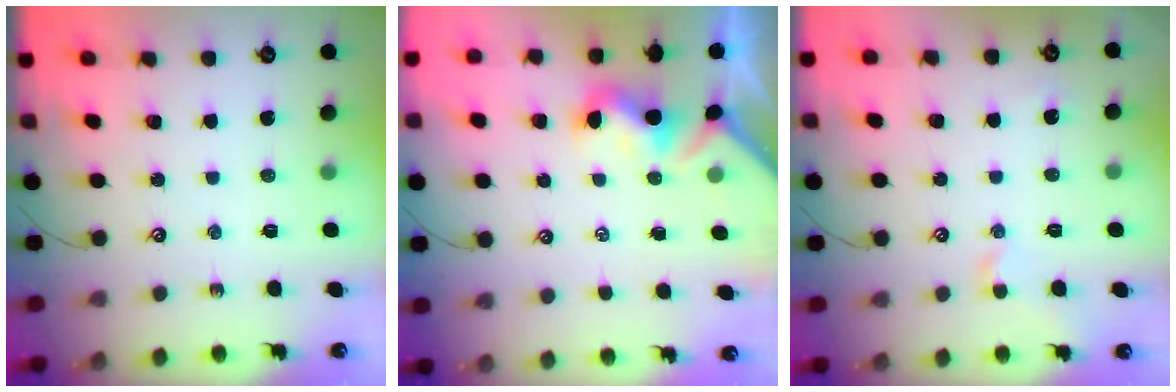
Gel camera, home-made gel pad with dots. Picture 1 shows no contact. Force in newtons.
{"total": 1.0, "press": 0.7, "slide": 0.6}
{"total": 1.0, "press": 0.9, "slide": 0.3}